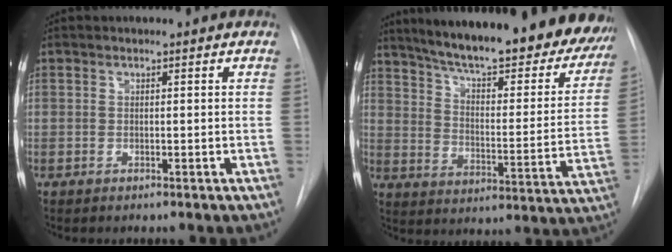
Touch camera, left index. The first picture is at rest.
{"total": 29.8, "force": [25.2, 6.3, 14.6], "torque": [-0.224, -0.071, 0.320]}